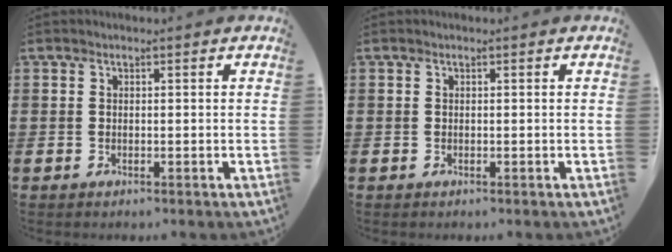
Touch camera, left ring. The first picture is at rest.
{"total": 0.0}